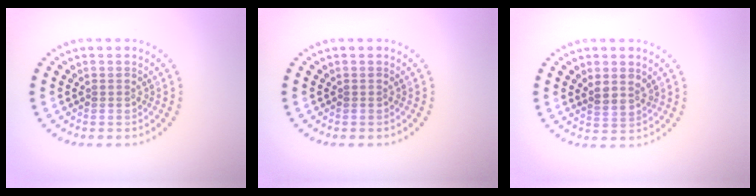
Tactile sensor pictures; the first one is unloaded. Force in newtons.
{"total": 0.0}
{"total": 2.0, "press": 1.7, "slide": 1.1}